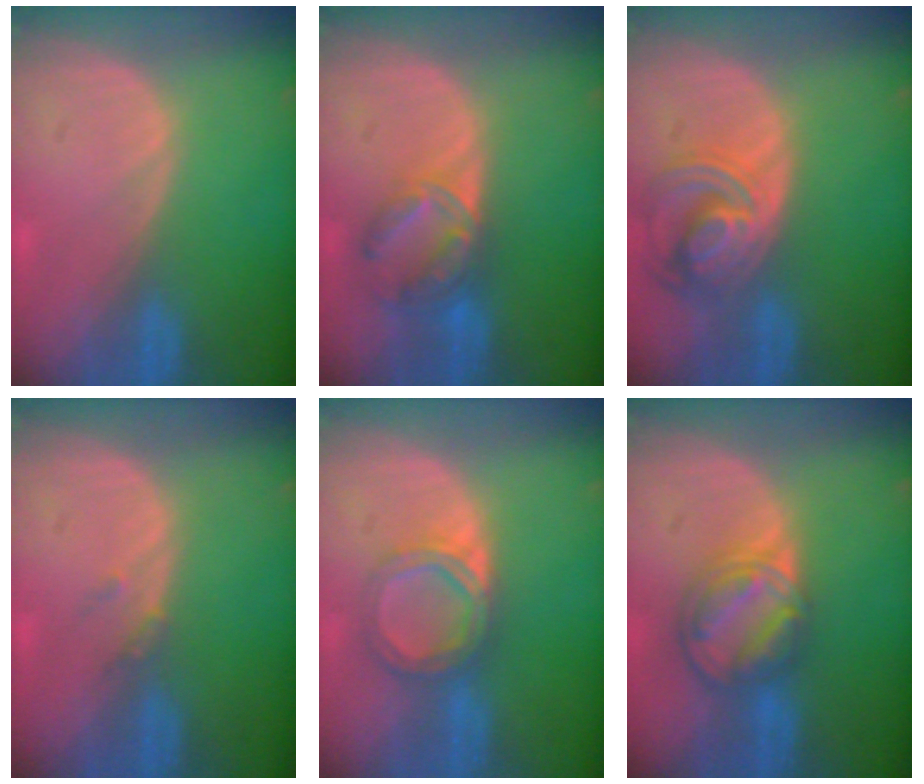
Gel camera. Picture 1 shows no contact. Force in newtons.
{"total": 7.3, "press": 6.0, "slide": 4.0}
{"total": 8.3, "press": 7.1, "slide": 4.2}
{"total": 1.3, "press": 1.1, "slide": 0.7}
{"total": 5.6, "press": 5.3, "slide": 1.9}
{"total": 8.2, "press": 7.0, "slide": 4.4}